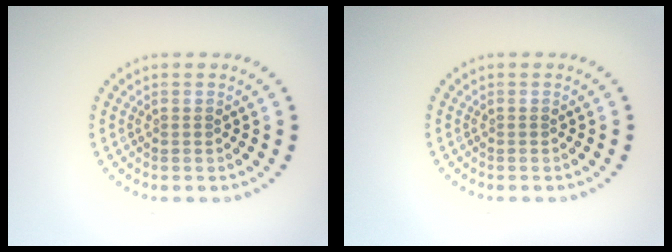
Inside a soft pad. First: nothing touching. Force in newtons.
{"total": 0.0}